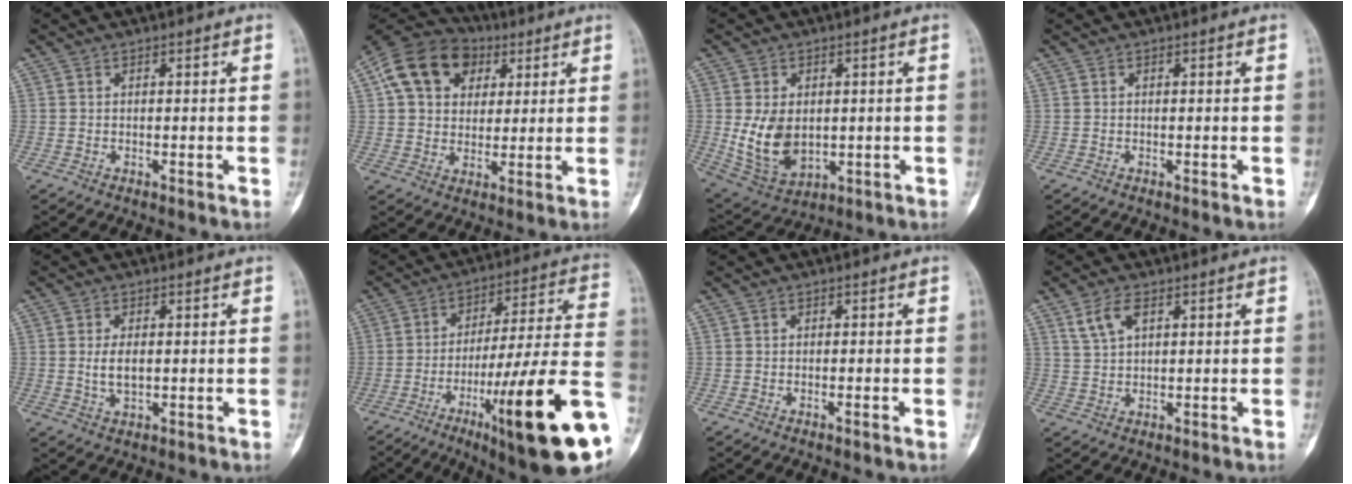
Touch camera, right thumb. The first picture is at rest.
{"total": 15.8, "force": [5.6, 11.8, 8.8], "torque": [-0.136, 0.013, 0.089]}
{"total": 10.2, "force": [0.2, 7.1, 7.4], "torque": [-0.120, -0.010, 0.026]}
{"total": 0.0}
{"total": 4.0, "force": [0.3, 2.1, 3.4], "torque": [-0.064, -0.006, 0.008]}
{"total": 26.1, "force": [-9.6, 3.6, 24.0], "torque": [-0.333, 0.028, -0.138]}
{"total": 0.8, "force": [-0.3, 0.1, 0.8], "torque": [-0.016, 0.002, -0.002]}
{"total": 4.5, "force": [2.3, 1.2, 3.6], "torque": [-0.086, -0.002, 0.056]}